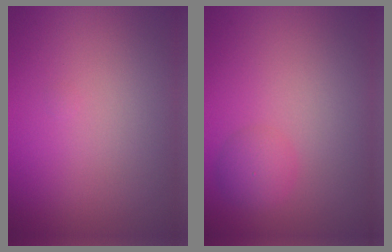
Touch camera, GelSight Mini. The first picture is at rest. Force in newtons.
{"total": 1.8, "press": 1.8, "slide": 0.0}